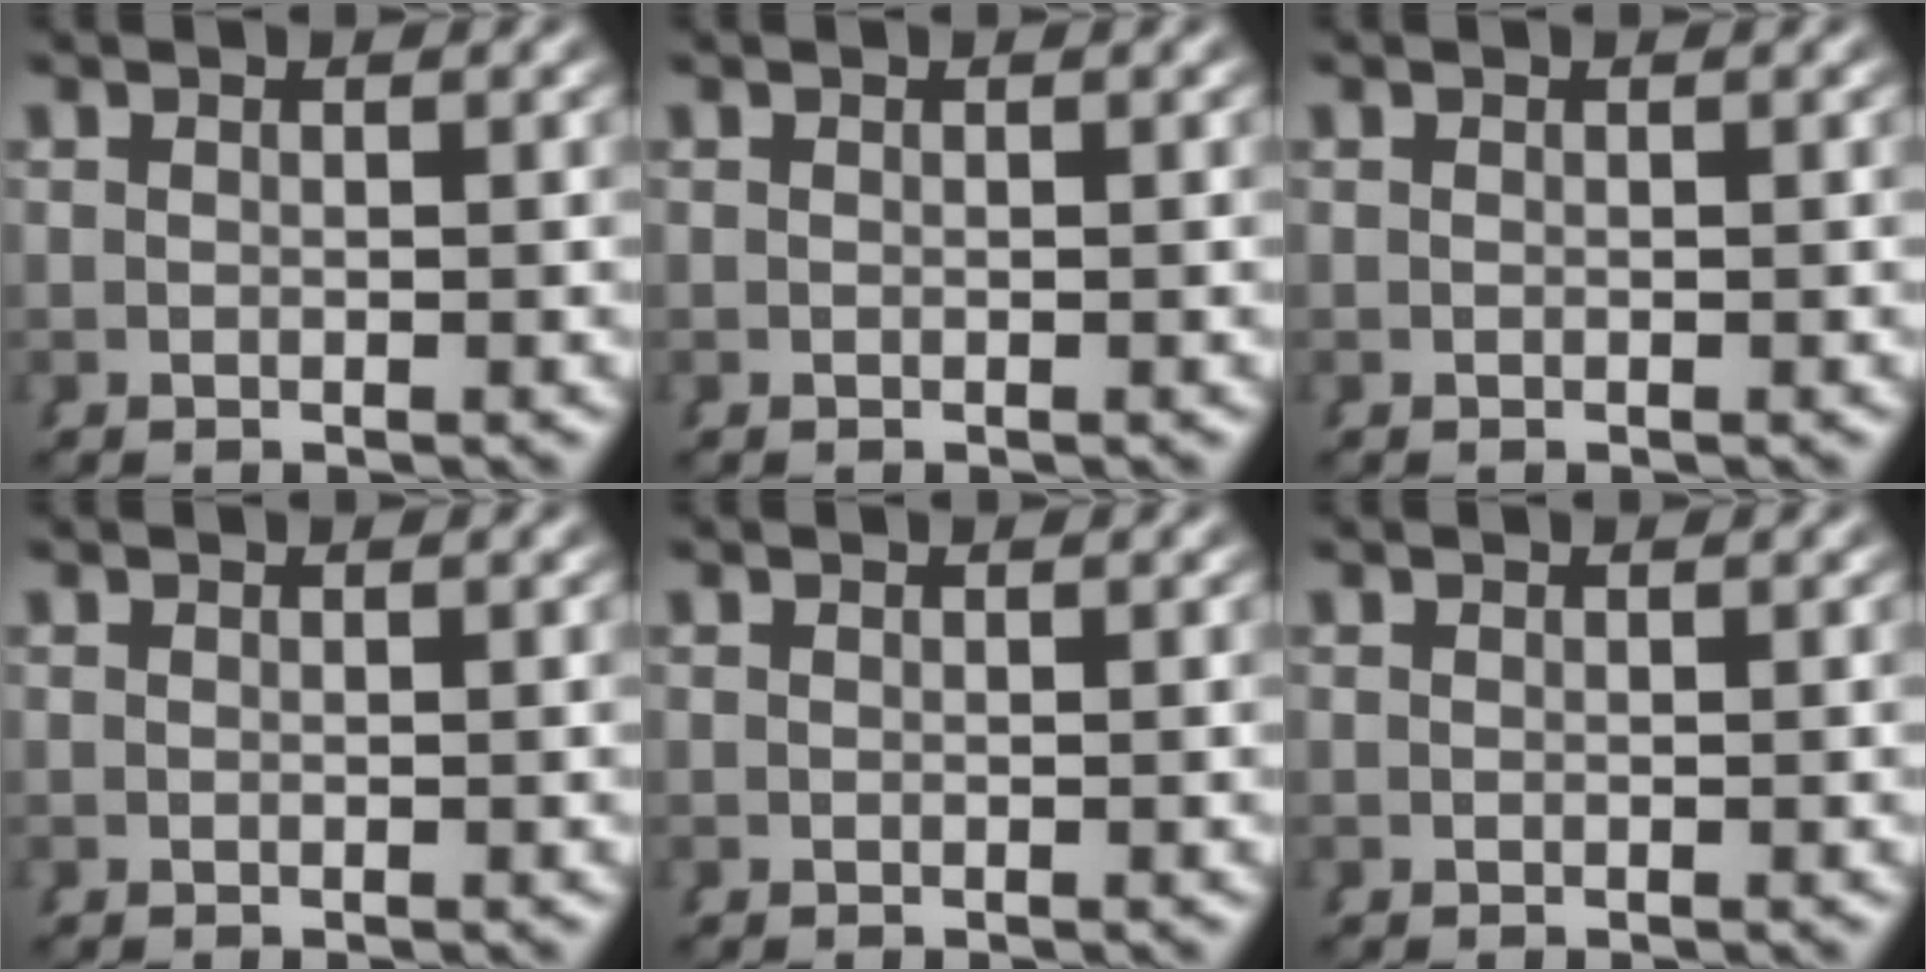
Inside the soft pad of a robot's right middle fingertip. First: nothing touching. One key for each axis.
{"total": 0.0}
{"total": 0.0}
{"total": 0.0}
{"total": 0.0}
{"total": 0.0}